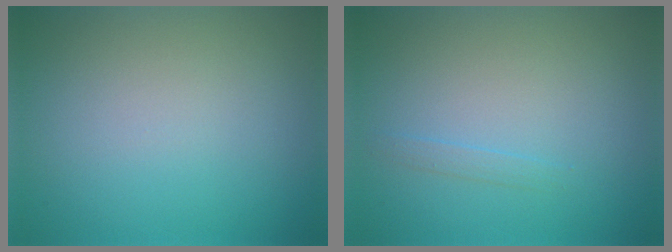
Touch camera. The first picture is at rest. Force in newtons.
{"total": 0.7, "press": 0.7, "slide": 0.0}